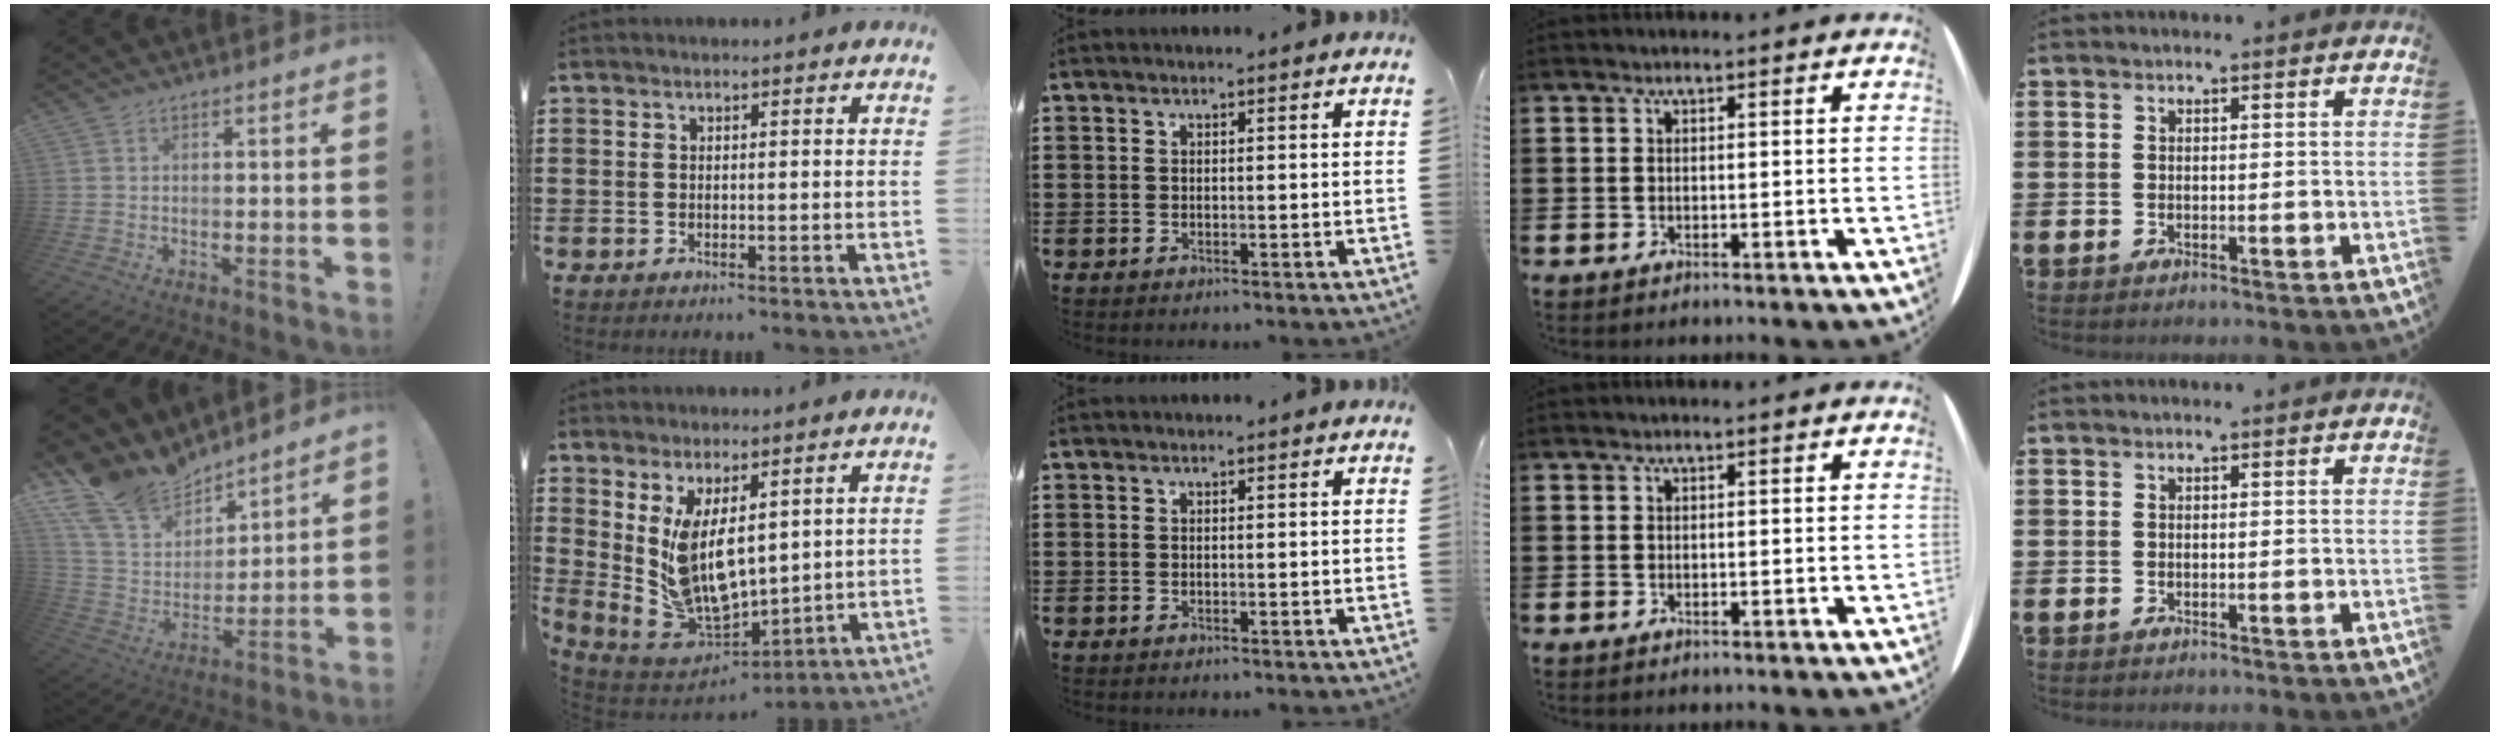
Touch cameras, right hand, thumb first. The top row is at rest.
{"thumb": {"total": 14.9, "force": [12.7, 7.0, 3.1], "torque": [-0.081, -0.100, 0.243]}, "index": {"total": 9.9, "force": [2.8, 5.4, 7.7], "torque": [-0.170, -0.033, 0.055]}}